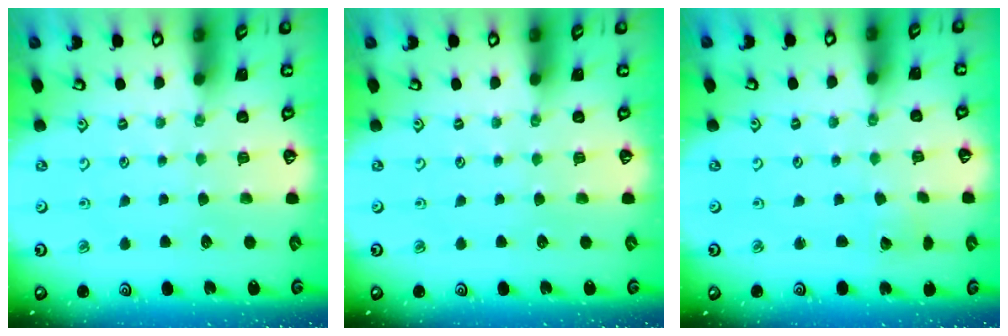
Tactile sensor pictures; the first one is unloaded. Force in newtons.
{"total": 0.0}
{"total": 1.7, "press": 1.7, "slide": 0.1}